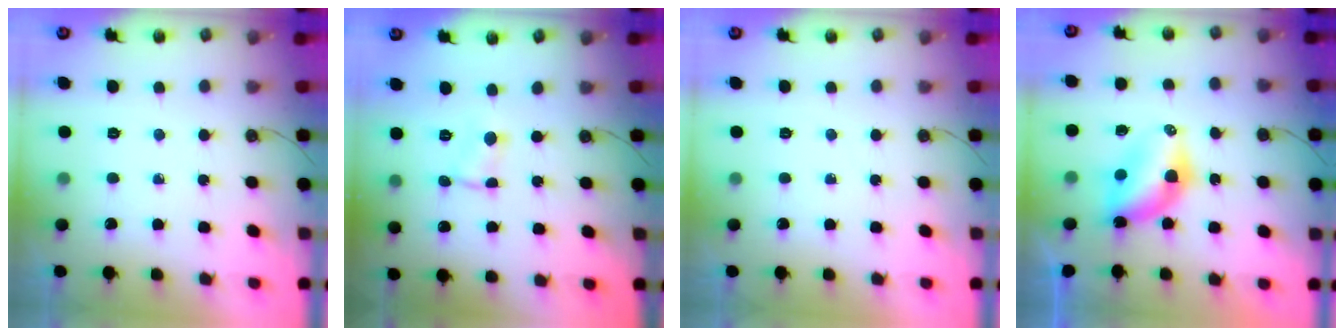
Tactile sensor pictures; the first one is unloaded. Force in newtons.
{"total": 1.9, "press": 1.9, "slide": 0.2}
{"total": 0.0}
{"total": 6.5, "press": 6.5, "slide": 0.2}